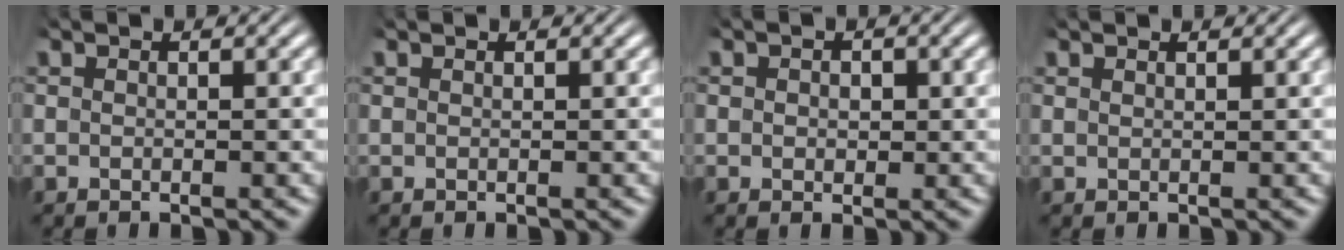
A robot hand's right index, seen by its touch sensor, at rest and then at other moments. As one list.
[{"total": 0.0}, {"total": 1.0, "force": [-0.1, 0.8, 0.6], "torque": [-0.013, -0.007, 0.001]}, {"total": 0.6, "force": [0.4, -0.4, 0.0], "torque": [0.006, -0.003, 0.011]}]